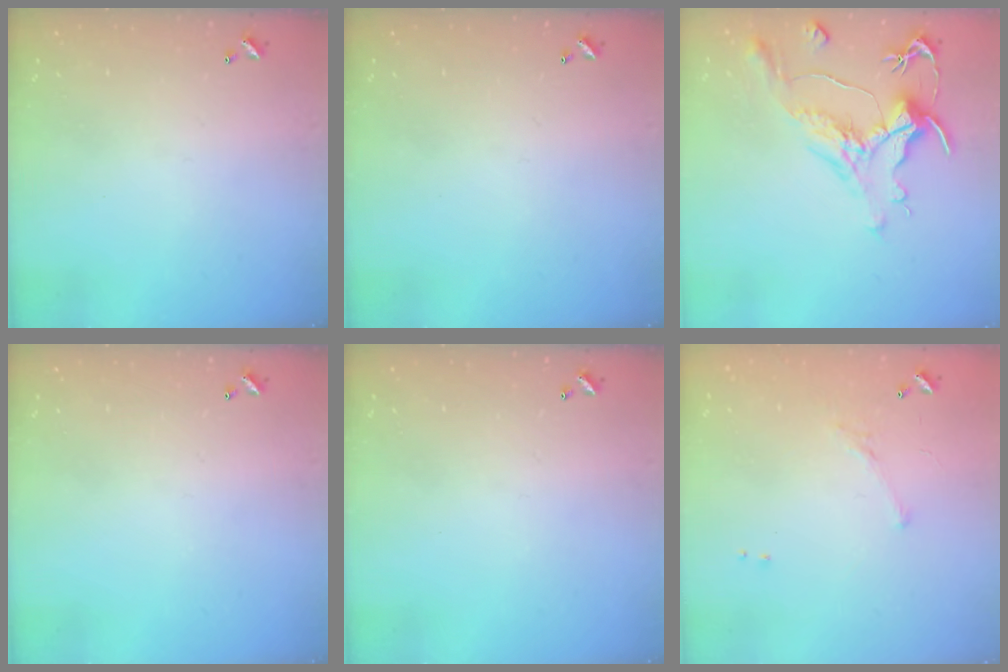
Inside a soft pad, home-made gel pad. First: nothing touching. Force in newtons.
{"total": 0.0}
{"total": 1.1, "press": 0.2, "slide": 1.1}
{"total": 0.0}
{"total": 0.0}
{"total": 5.9, "press": 5.9, "slide": 0.8}